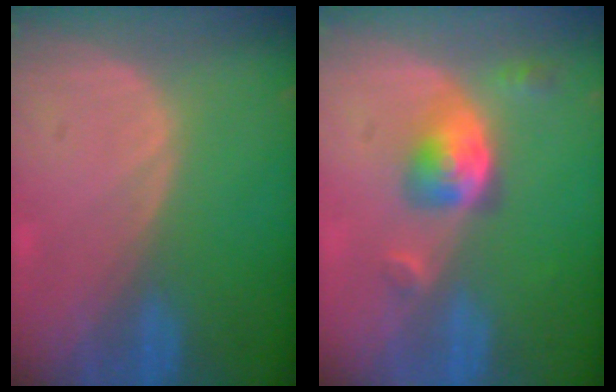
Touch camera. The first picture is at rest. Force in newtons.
{"total": 5.5, "press": 5.0, "slide": 2.3}